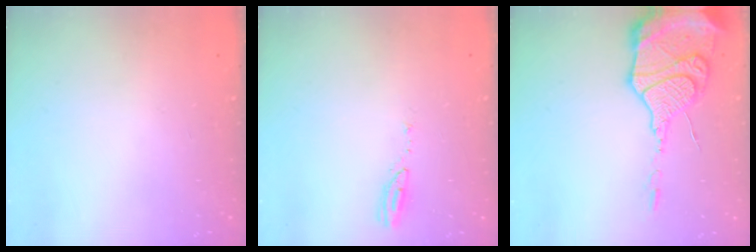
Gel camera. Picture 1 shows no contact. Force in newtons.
{"total": 3.7, "press": 3.7, "slide": 0.3}
{"total": 19.7, "press": 18.9, "slide": 5.7}